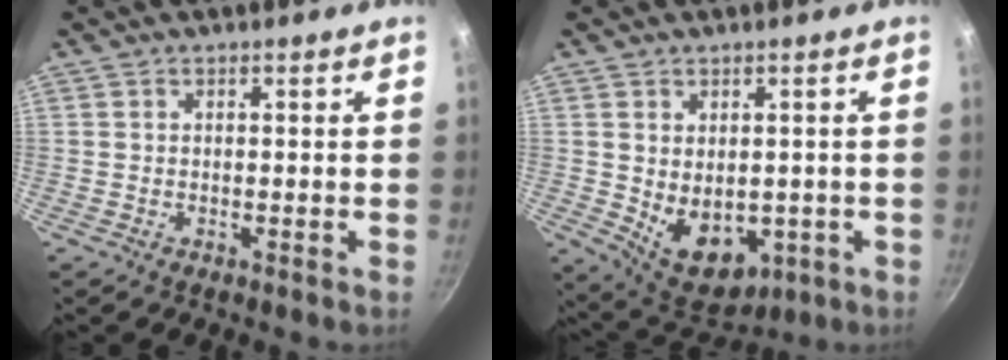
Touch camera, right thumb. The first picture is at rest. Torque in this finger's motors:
{"motor_torque": [-0.49, 0.94, 0.54, 0.61, 0.26]}